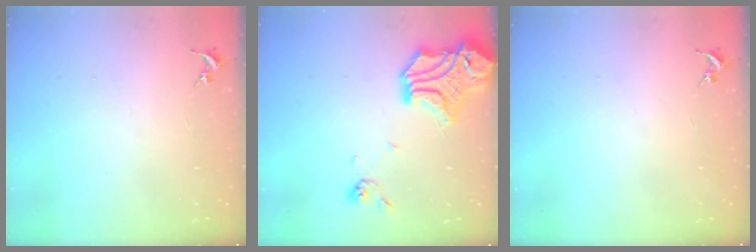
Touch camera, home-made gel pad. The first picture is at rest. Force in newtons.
{"total": 18.4, "press": 18.3, "slide": 2.2}
{"total": 0.0}